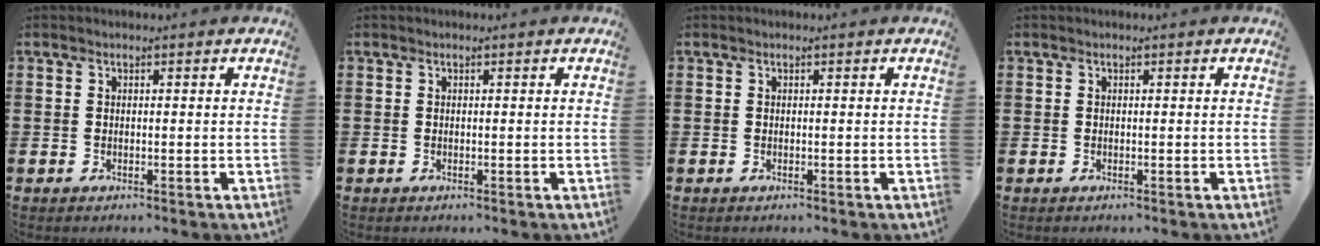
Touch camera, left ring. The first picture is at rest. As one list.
[{"total": 0.0}, {"total": 0.0}, {"total": 0.0}]